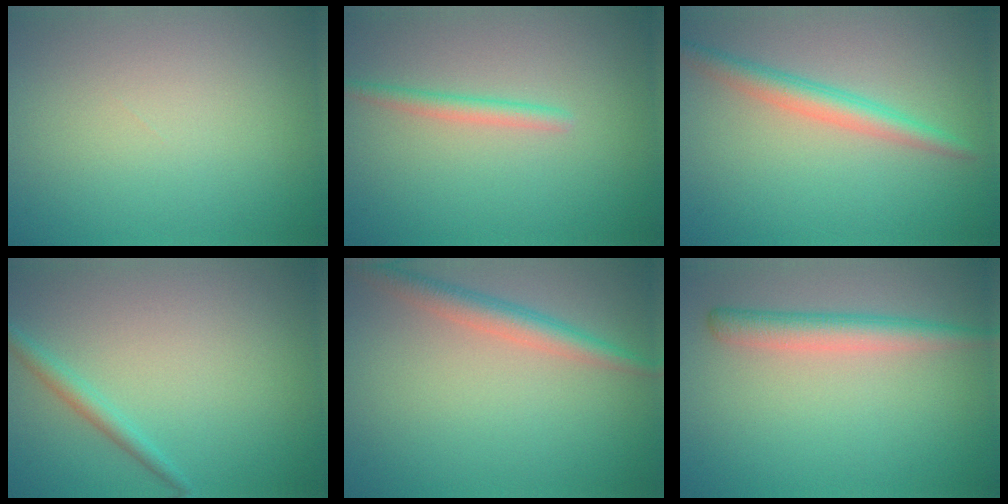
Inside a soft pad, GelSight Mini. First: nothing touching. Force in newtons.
{"total": 1.5, "press": 1.5, "slide": 0.1}
{"total": 2.8, "press": 2.8, "slide": 0.1}
{"total": 1.5, "press": 1.5, "slide": 0.1}
{"total": 2.9, "press": 2.9, "slide": 0.2}
{"total": 2.8, "press": 2.8, "slide": 0.1}